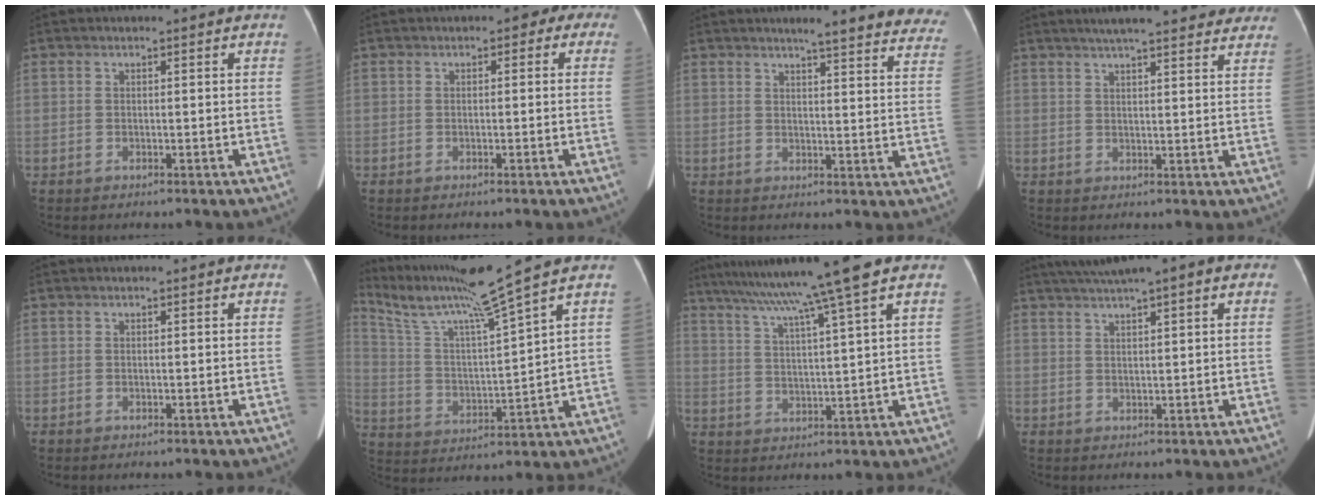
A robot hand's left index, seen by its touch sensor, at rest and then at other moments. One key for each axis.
{"total": 2.5, "fx": 0.5, "fy": 1.8, "fz": 1.7, "tx": -0.005, "ty": 0.017, "tz": -0.006}
{"total": 18.3, "fx": 16.6, "fy": 1.9, "fz": 7.5, "tx": -0.075, "ty": -0.046, "tz": 0.174}
{"total": 18.2, "fx": 15.8, "fy": 3.2, "fz": 8.4, "tx": -0.107, "ty": 0.029, "tz": 0.193}
{"total": 0.0}
{"total": 13.7, "fx": 11.3, "fy": -3.5, "fz": 7.1, "tx": -0.141, "ty": -0.014, "tz": 0.213}
{"total": 13.3, "fx": 9.9, "fy": -2.8, "fz": 8.4, "tx": -0.139, "ty": 0.004, "tz": 0.148}
{"total": 7.7, "fx": 5.2, "fy": 1.2, "fz": 5.5, "tx": -0.087, "ty": 0.042, "tz": 0.077}